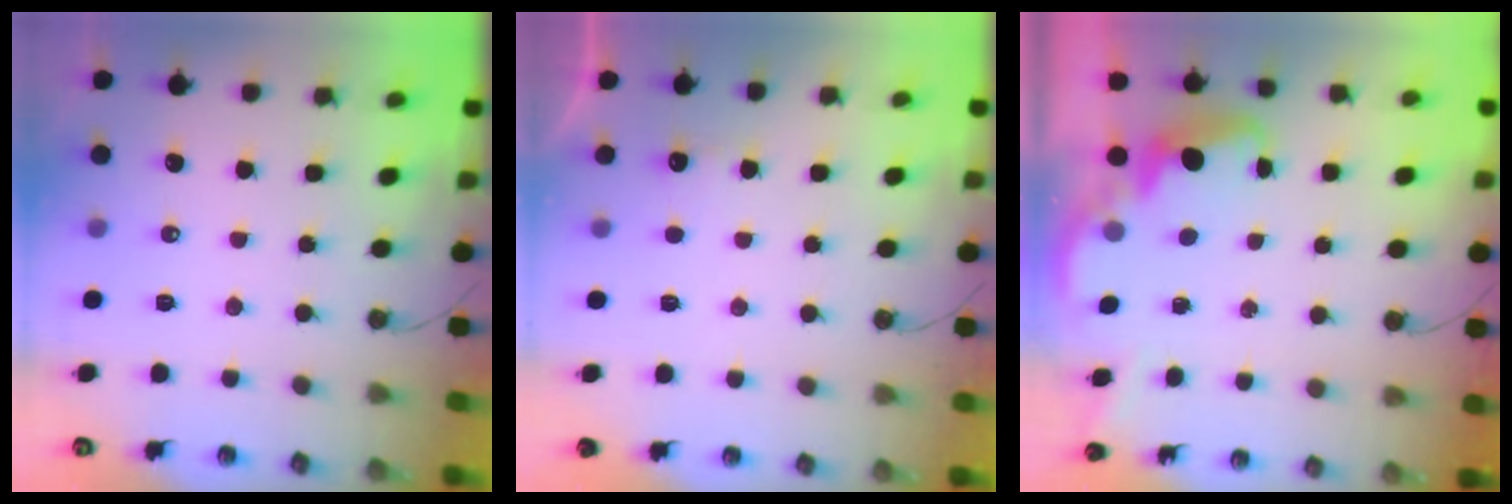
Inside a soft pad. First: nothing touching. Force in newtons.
{"total": 5.5, "press": 5.4, "slide": 1.0}
{"total": 2.8, "press": 2.7, "slide": 0.6}